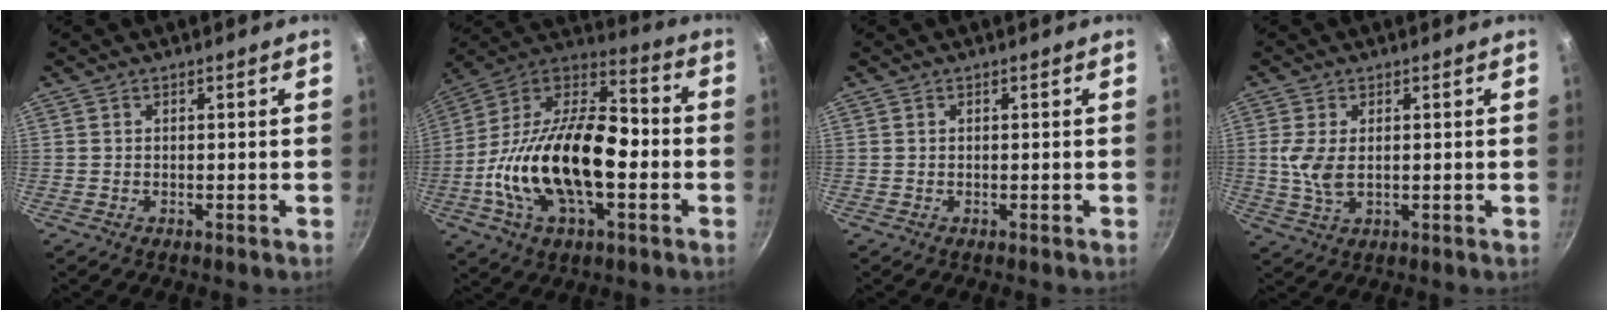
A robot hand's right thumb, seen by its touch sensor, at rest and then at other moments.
{"total": 25.9, "force": [-4.4, 13.7, 21.5], "torque": [-0.385, 0.049, -0.093]}
{"total": 0.0}
{"total": 5.2, "force": [0.5, 2.7, 4.4], "torque": [-0.094, -0.004, 0.012]}